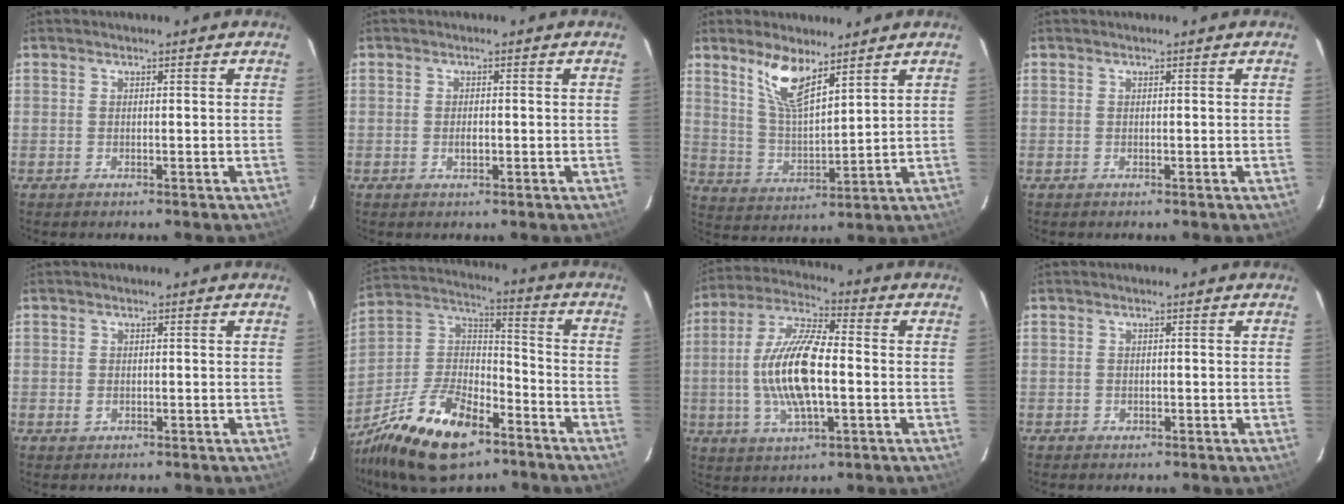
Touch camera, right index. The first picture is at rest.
{"total": 1.5, "force": [-0.4, 0.9, 1.1], "torque": [-0.021, -0.001, -0.005]}
{"total": 9.2, "force": [6.3, 2.7, 6.2], "torque": [-0.119, 0.001, 0.129]}
{"total": 0.0}
{"total": 1.4, "force": [-0.4, 1.1, 0.6], "torque": [-0.010, 0.001, -0.007]}
{"total": 22.3, "force": [-13.7, 10.3, 14.3], "torque": [-0.302, -0.003, -0.239]}
{"total": 14.9, "force": [-1.7, 4.9, 14.0], "torque": [-0.285, 0.005, -0.034]}
{"total": 1.0, "force": [-0.5, 0.9, 0.1], "torque": [0.001, 0.002, -0.005]}